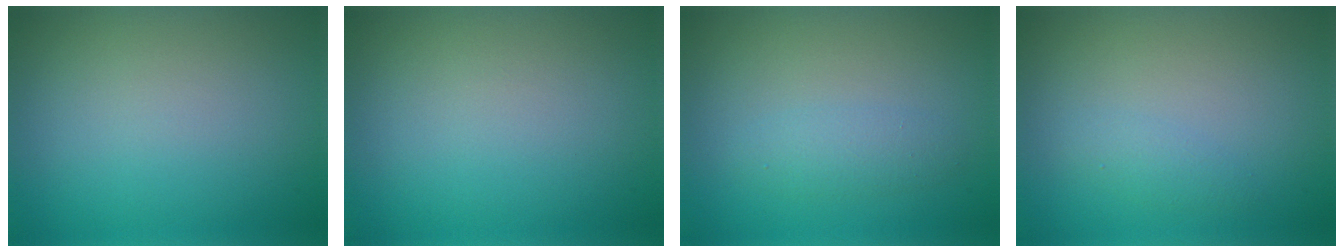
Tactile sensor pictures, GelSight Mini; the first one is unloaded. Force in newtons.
{"total": 0.0}
{"total": 1.6, "press": 1.6, "slide": 0.0}
{"total": 1.0, "press": 1.0, "slide": 0.0}